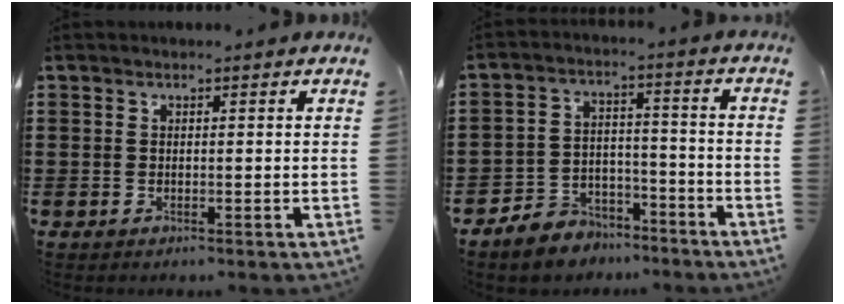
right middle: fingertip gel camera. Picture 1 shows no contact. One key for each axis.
{"total": 5.6, "fx": -5.2, "fy": 2.0, "fz": 0.0, "tx": -0.010, "ty": 0.015, "tz": -0.104}